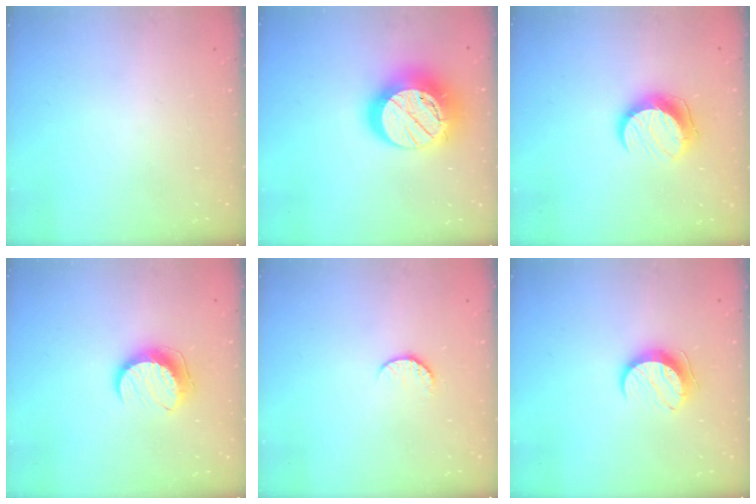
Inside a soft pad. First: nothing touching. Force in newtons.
{"total": 21.8, "press": 21.7, "slide": 1.5}
{"total": 10.2, "press": 10.2, "slide": 0.3}
{"total": 10.2, "press": 10.2, "slide": 0.4}
{"total": 5.2, "press": 5.2, "slide": 0.4}
{"total": 10.3, "press": 10.2, "slide": 0.5}